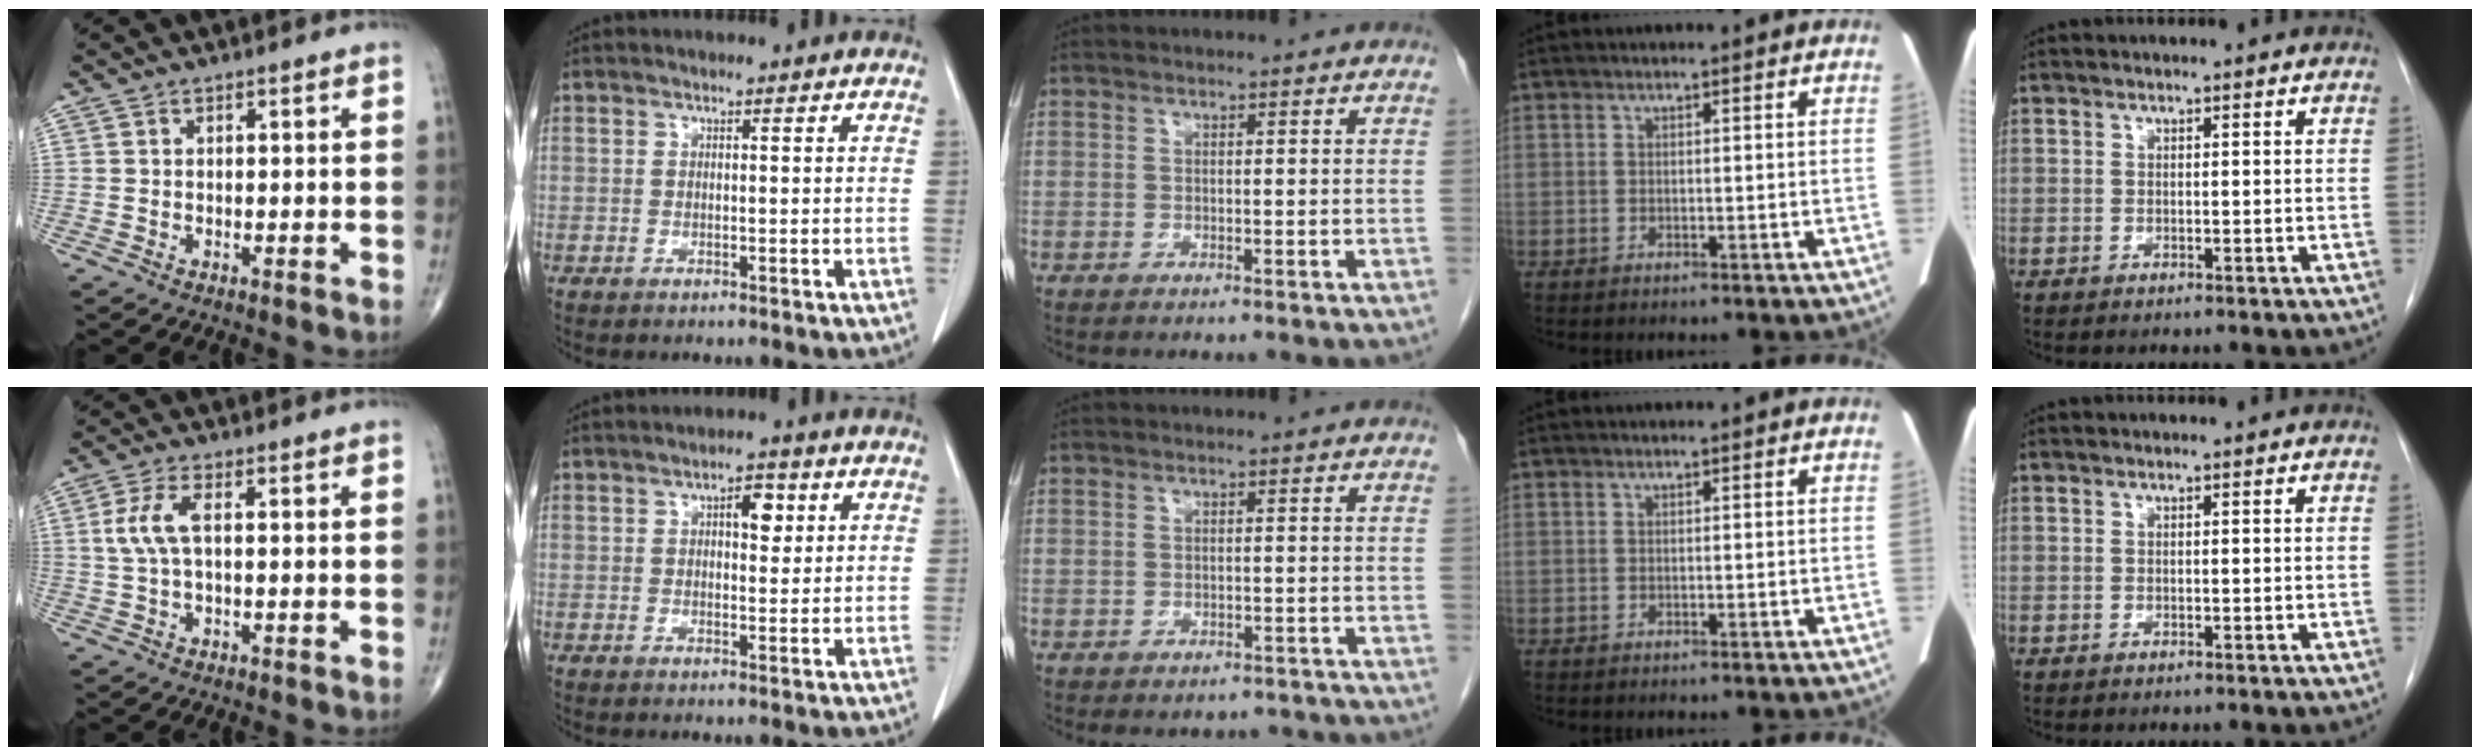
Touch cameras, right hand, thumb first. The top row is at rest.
{"thumb": {"total": 5.5, "force": [0.7, 2.2, 5.0], "torque": [-0.126, 0.012, 0.013]}, "index": {"total": 3.8, "force": [1.3, 1.7, 3.1], "torque": [-0.044, 0.006, 0.017]}, "middle": {"total": 3.7, "force": [-3.2, 1.7, 0.4], "torque": [0.003, 0.009, -0.039]}}